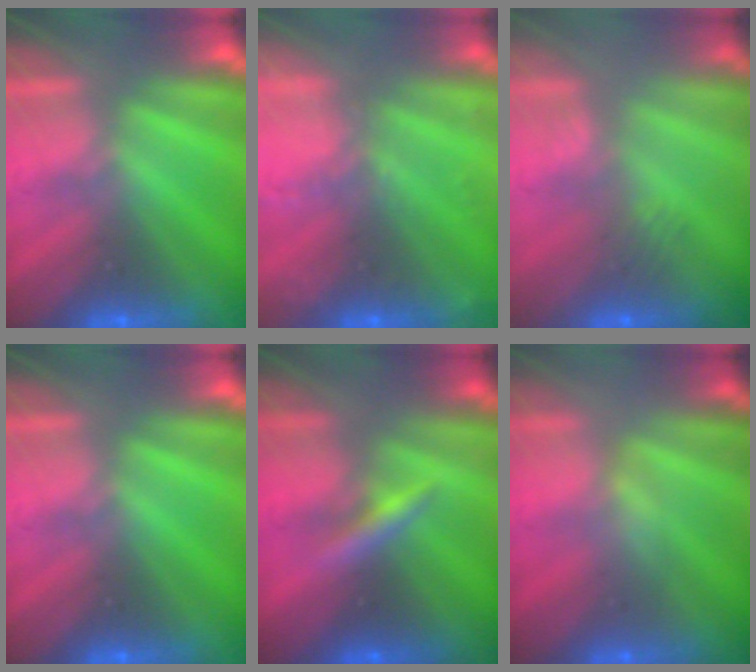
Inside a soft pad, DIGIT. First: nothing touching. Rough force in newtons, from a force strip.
{"total": 8.7}
{"total": 2.4}
{"total": 0.0}
{"total": 2.7}
{"total": 2.1}